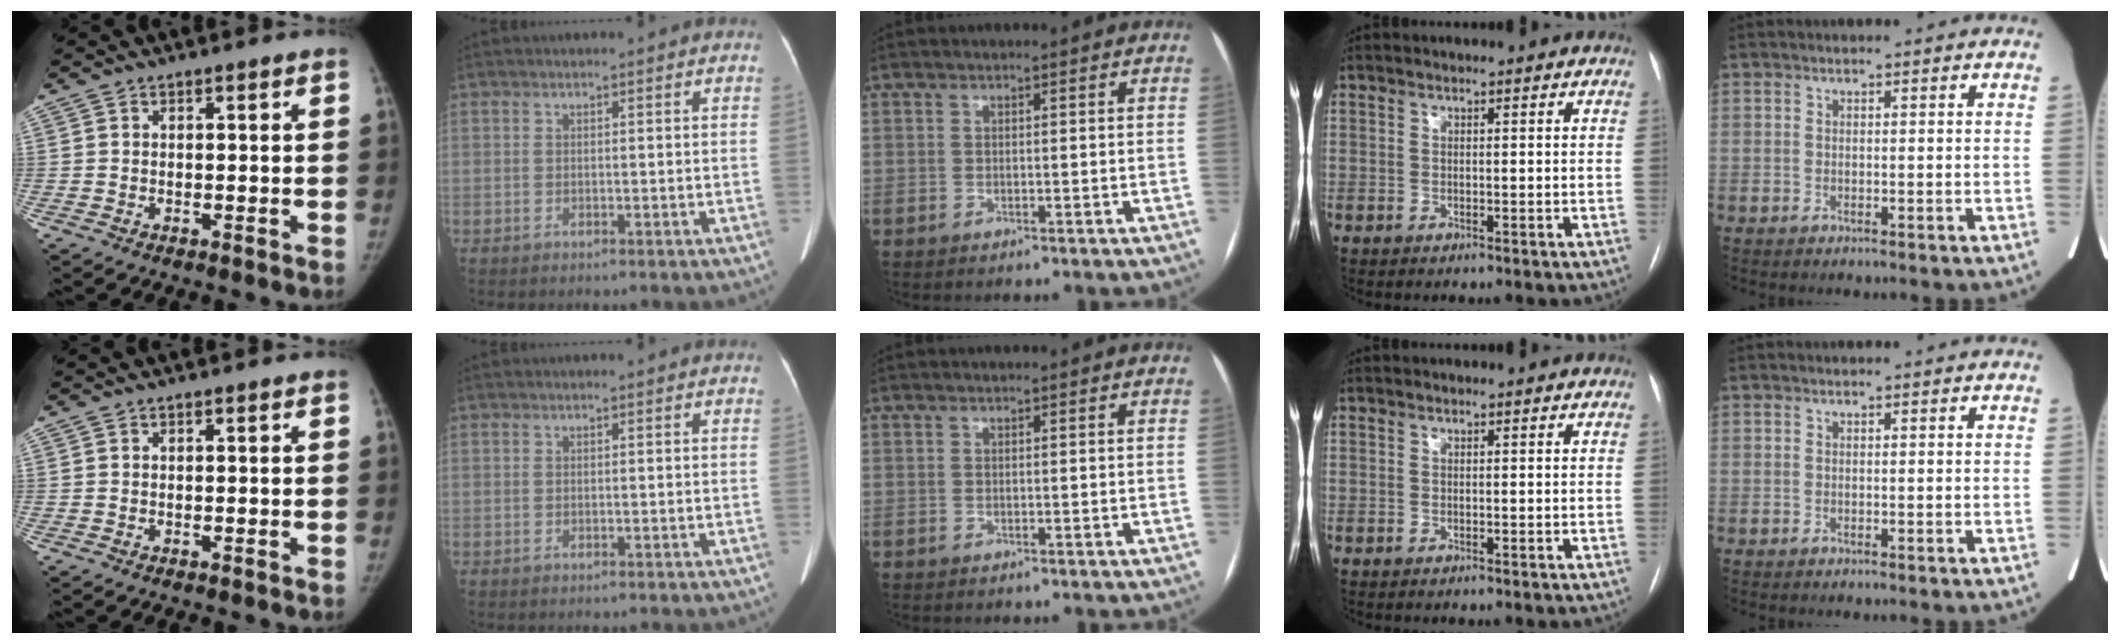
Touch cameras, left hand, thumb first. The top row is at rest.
{}